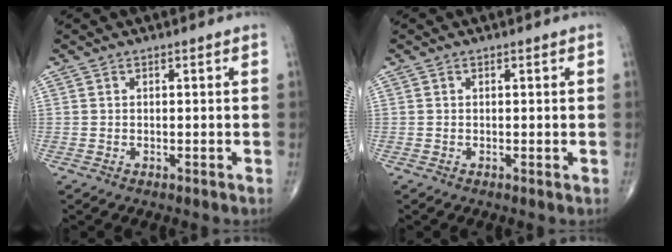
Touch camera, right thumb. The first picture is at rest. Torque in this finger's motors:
{"motor_torque": [1.88, 1.78, -0.27, 0.13, 0.00]}